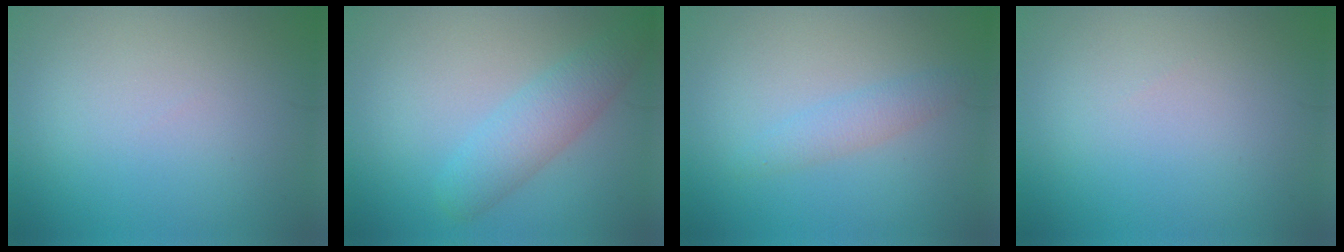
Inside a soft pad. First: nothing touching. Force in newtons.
{"total": 3.7, "press": 3.7, "slide": 0.2}
{"total": 1.8, "press": 1.8, "slide": 0.1}
{"total": 0.0}